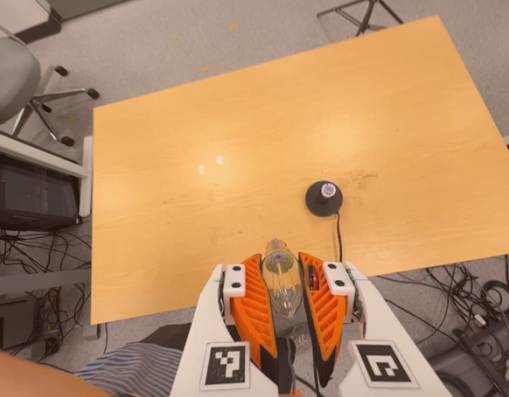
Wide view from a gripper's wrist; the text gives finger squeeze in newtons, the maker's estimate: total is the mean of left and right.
{"total": 22.8, "left": 26.5, "right": 19.1}